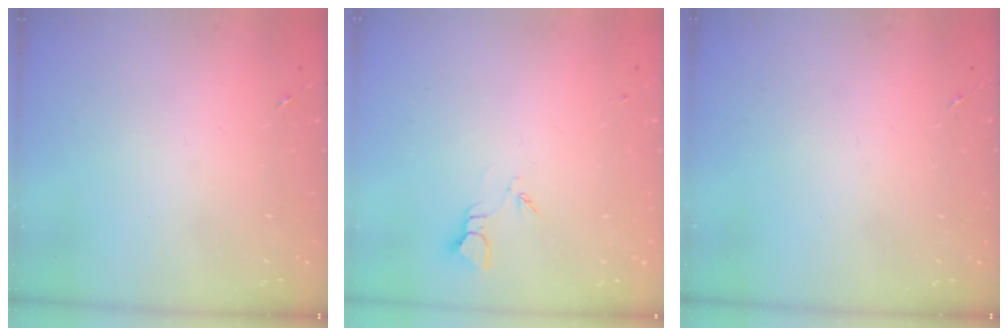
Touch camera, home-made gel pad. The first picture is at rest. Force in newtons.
{"total": 2.7, "press": 2.7, "slide": 0.3}
{"total": 0.0}